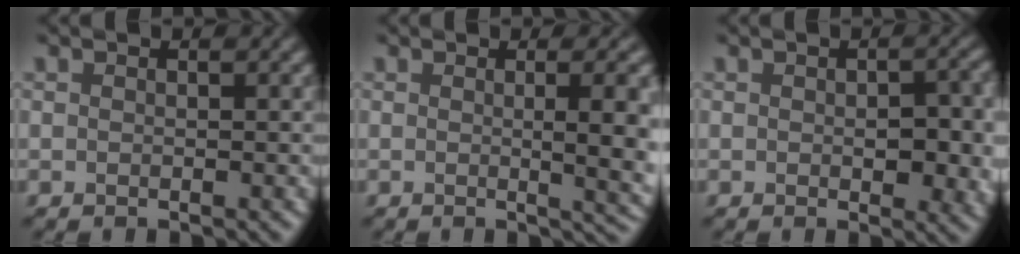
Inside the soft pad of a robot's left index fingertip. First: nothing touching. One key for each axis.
{"total": 7.3, "fx": 0.3, "fy": 2.6, "fz": 6.8, "tx": -0.052, "ty": 0.001, "tz": 0.005}
{"total": 4.4, "fx": -0.2, "fy": 2.2, "fz": 3.8, "tx": -0.046, "ty": -0.008, "tz": 0.000}